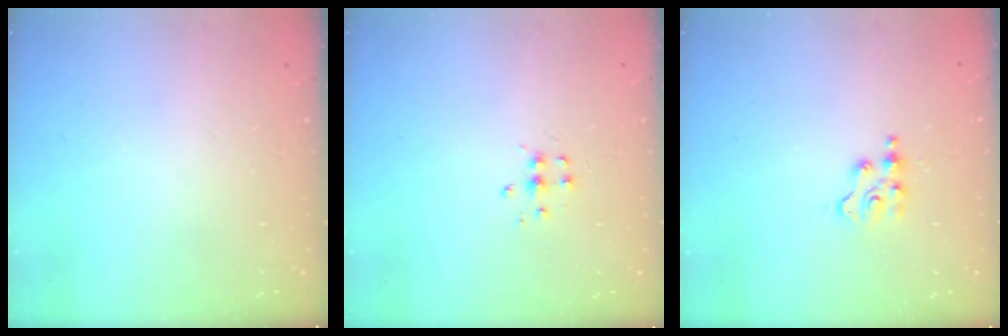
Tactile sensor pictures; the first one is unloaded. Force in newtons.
{"total": 4.5, "press": 4.5, "slide": 0.4}
{"total": 3.5, "press": 3.5, "slide": 0.4}